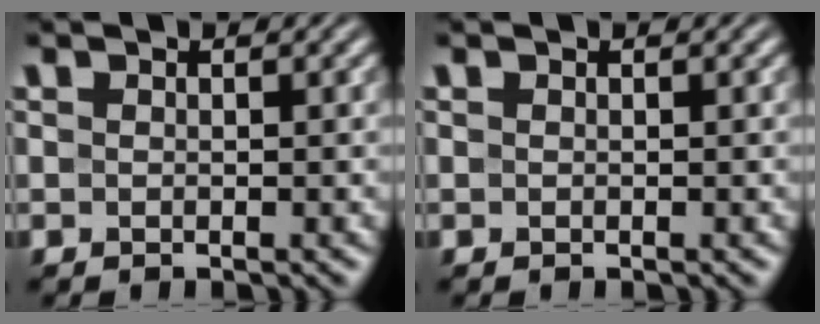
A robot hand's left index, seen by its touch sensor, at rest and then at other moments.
{"total": 0.0}